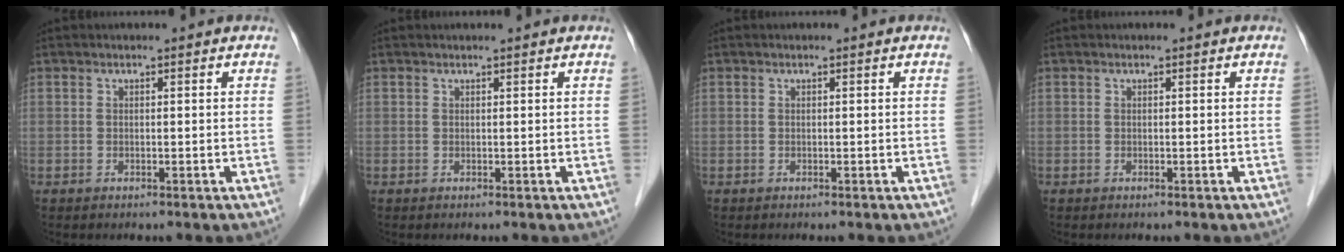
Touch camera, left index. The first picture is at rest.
{"total": 0.5, "force": [0.5, -0.1, 0.2], "torque": [-0.005, 0.002, 0.009]}
{"total": 0.0}
{"total": 0.0}